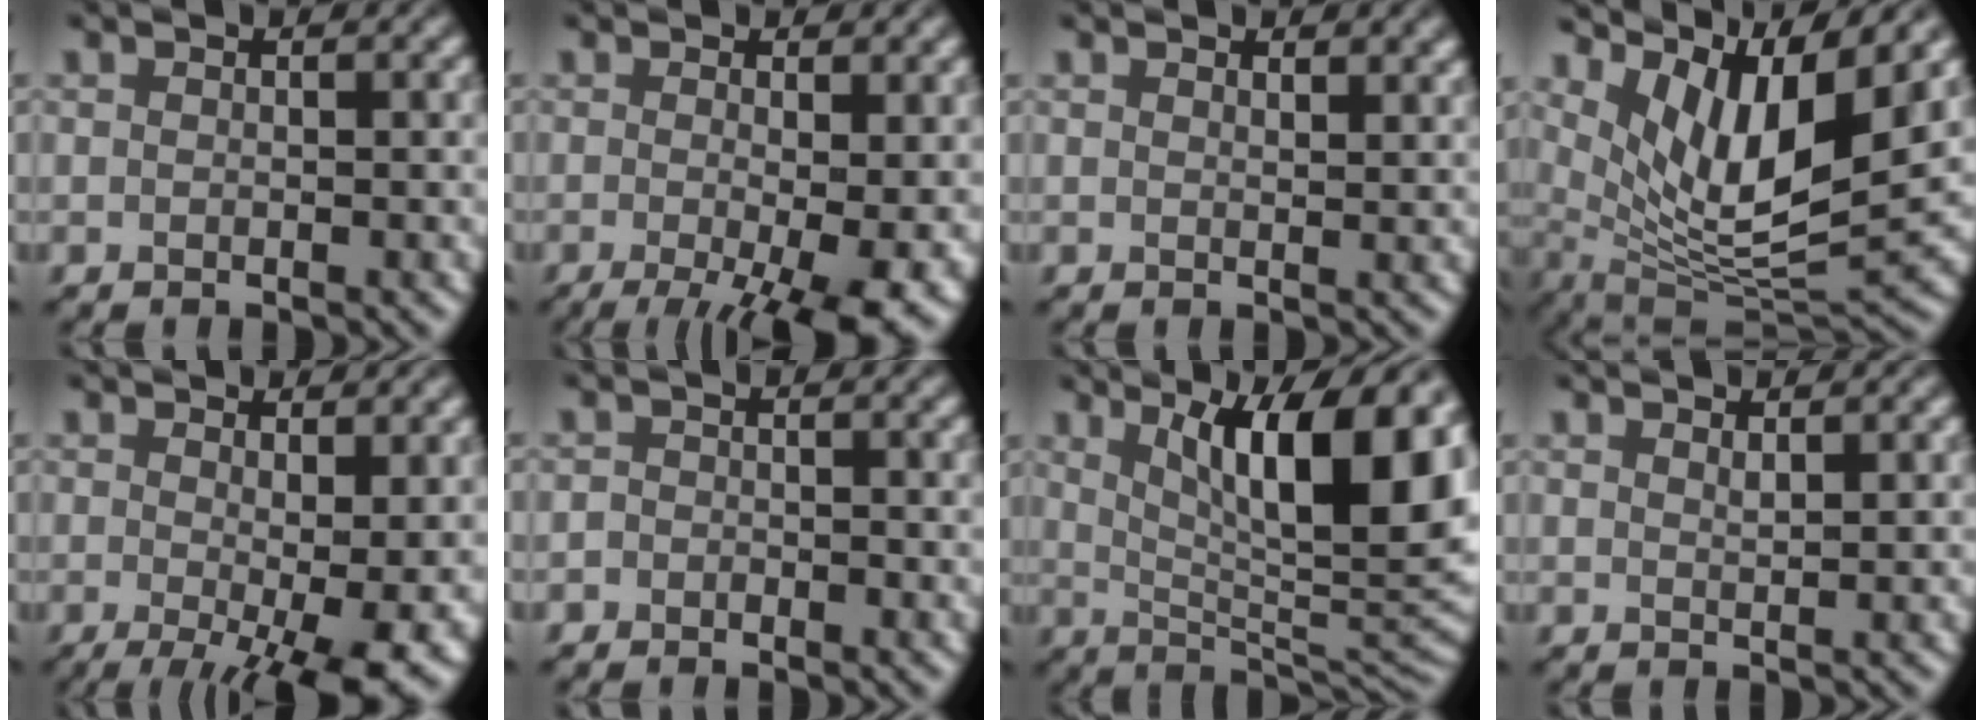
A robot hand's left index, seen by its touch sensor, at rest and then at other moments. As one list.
[{"total": 8.5, "force": [-2.2, 2.3, 7.9], "torque": [-0.100, -0.015, -0.024]}, {"total": 1.8, "force": [1.5, 0.4, 0.9], "torque": [-0.008, 0.002, 0.026]}, {"total": 10.4, "force": [4.9, 3.1, 8.7], "torque": [-0.164, -0.006, 0.094]}, {"total": 8.9, "force": [-1.2, 2.6, 8.5], "torque": [-0.116, -0.018, -0.007]}, {"total": 1.2, "force": [-0.8, 0.8, 0.3], "torque": [0.004, -0.002, -0.021]}, {"total": 13.8, "force": [4.8, 4.6, 12.1], "torque": [-0.142, 0.000, 0.068]}, {"total": 1.0, "force": [0.8, 0.1, 0.5], "torque": [-0.008, 0.000, 0.011]}]